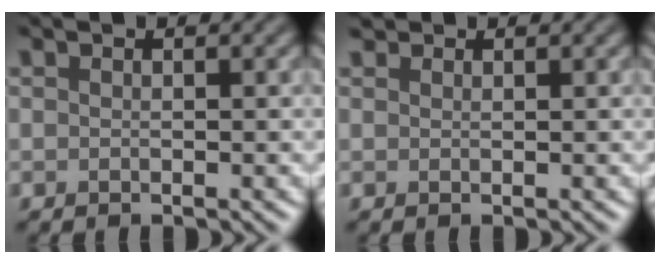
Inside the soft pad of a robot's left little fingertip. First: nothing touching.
{"total": 0.8, "force": [0.8, 0.2, 0.1], "torque": [-0.002, 0.001, 0.014]}